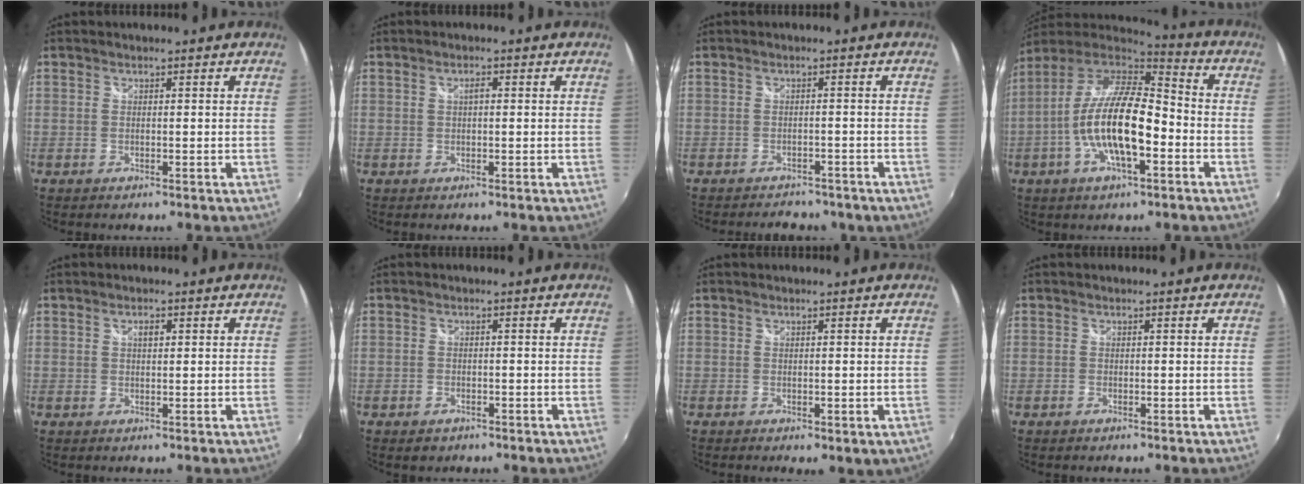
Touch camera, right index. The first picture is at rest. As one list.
[{"total": 1.1, "force": [0.2, 0.5, 1.0], "torque": [-0.017, 0.003, 0.002]}, {"total": 7.0, "force": [-5.9, 3.1, 2.2], "torque": [-0.052, -0.007, -0.075]}, {"total": 17.9, "force": [-4.4, 6.1, 16.2], "torque": [-0.306, -0.003, -0.086]}, {"total": 1.3, "force": [0.5, 0.7, 1.0], "torque": [-0.015, 0.003, 0.008]}, {"total": 2.2, "force": [-1.3, 1.6, 0.7], "torque": [-0.017, -0.003, -0.019]}, {"total": 2.3, "force": [-0.5, 0.8, 2.1], "torque": [-0.028, -0.010, -0.005]}, {"total": 0.5, "force": [-0.4, 0.3, 0.1], "torque": [-0.003, -0.004, -0.010]}]